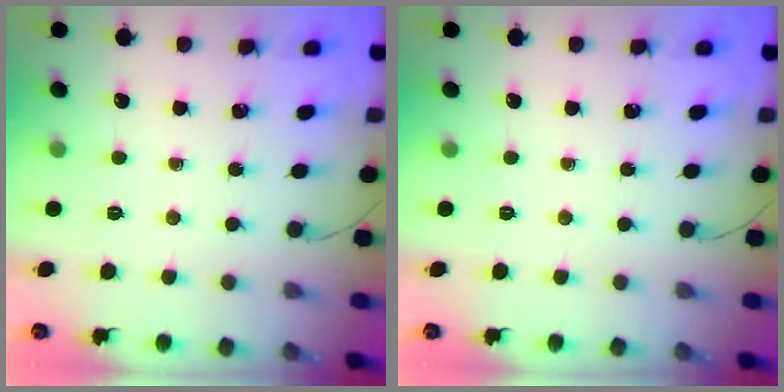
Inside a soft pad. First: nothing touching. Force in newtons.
{"total": 0.0}